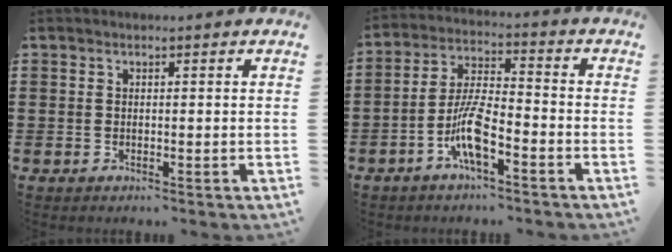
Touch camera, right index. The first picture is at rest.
{"total": 8.1, "force": [-4.0, 2.1, 6.7], "torque": [-0.149, -0.004, -0.078]}